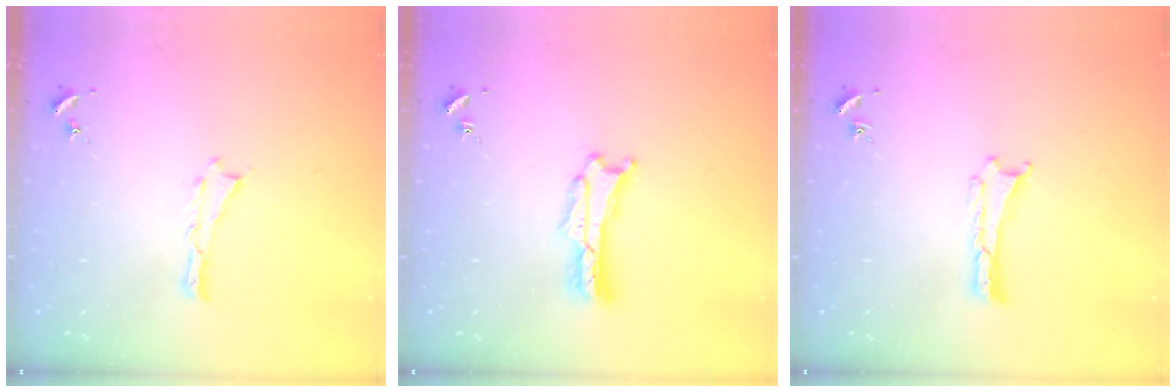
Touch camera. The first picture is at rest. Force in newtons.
{"total": 1.4, "press": 1.4, "slide": 0.0}
{"total": 0.0}